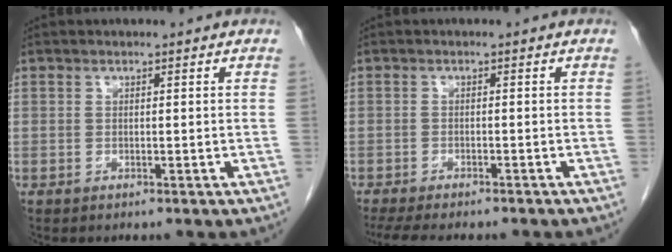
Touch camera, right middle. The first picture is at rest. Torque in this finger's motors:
{"motor_torque": [0.92, -0.82, 0.12, 0.04]}